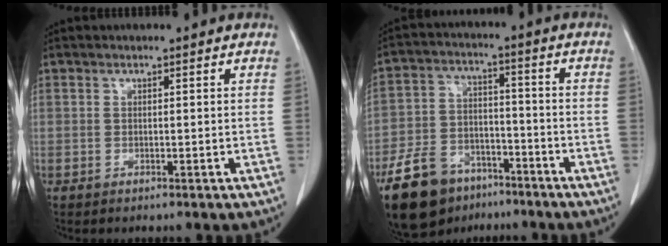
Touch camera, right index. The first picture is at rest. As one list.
[{"total": 14.0, "force": [-9.7, 8.1, 6.0], "torque": [-0.121, 0.010, -0.162]}]